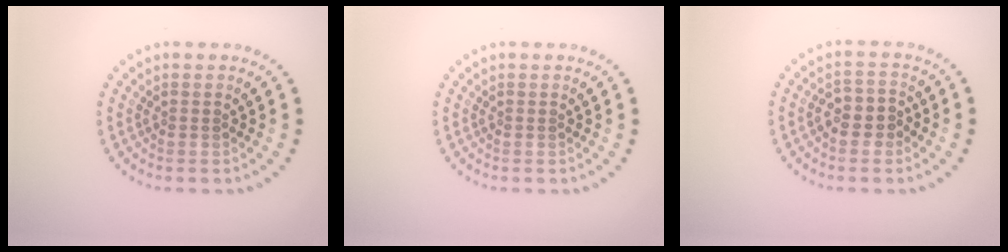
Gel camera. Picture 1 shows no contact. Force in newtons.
{"total": 0.0}
{"total": 2.6, "press": 2.4, "slide": 1.0}